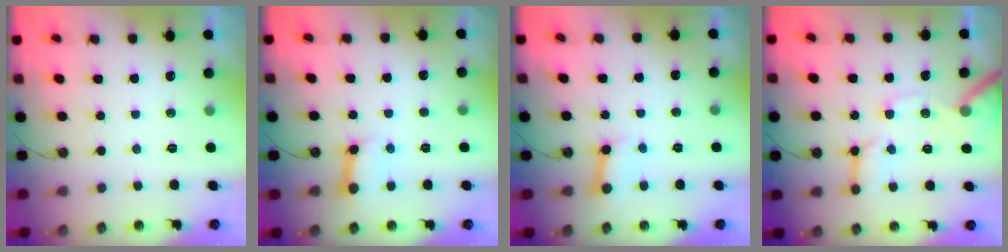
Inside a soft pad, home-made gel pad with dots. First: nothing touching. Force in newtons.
{"total": 7.1, "press": 7.1, "slide": 0.4}
{"total": 3.9, "press": 3.8, "slide": 0.5}
{"total": 12.0, "press": 11.9, "slide": 1.6}